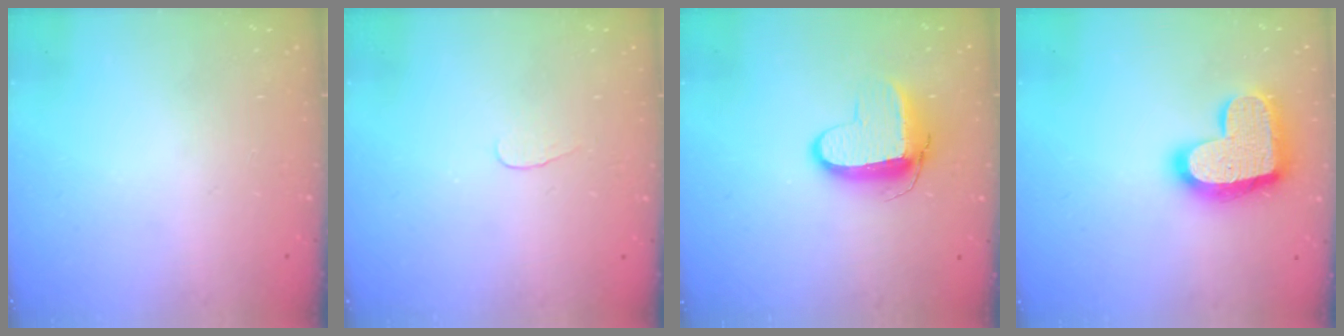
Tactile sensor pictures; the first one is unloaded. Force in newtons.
{"total": 2.8, "press": 2.7, "slide": 0.3}
{"total": 9.5, "press": 9.5, "slide": 0.8}
{"total": 17.7, "press": 17.7, "slide": 1.2}